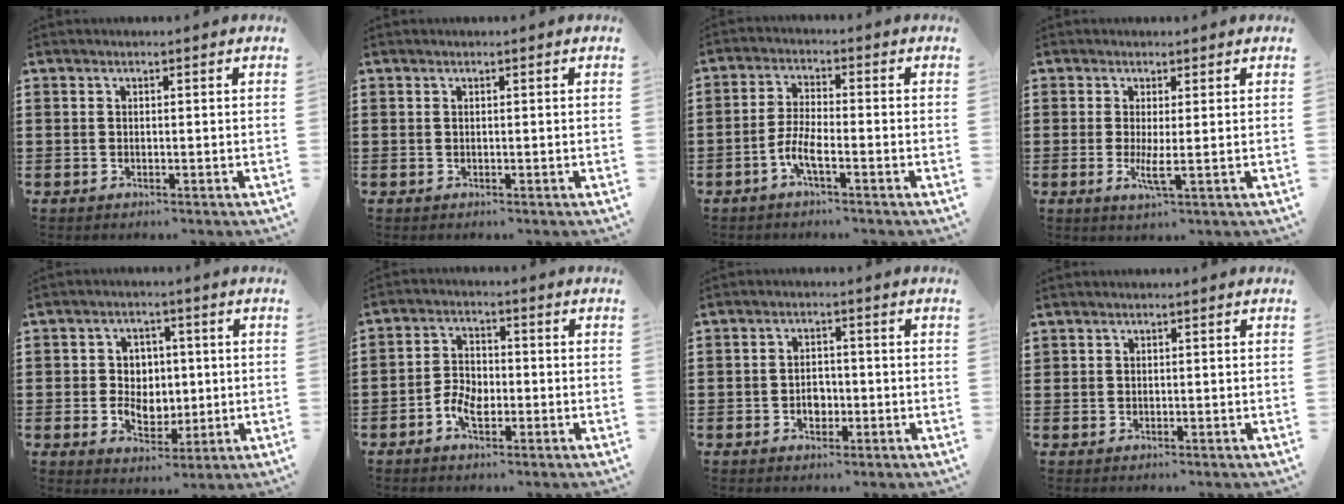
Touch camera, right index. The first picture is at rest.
{"total": 0.0}
{"total": 4.5, "force": [-2.5, 0.7, 3.7], "torque": [-0.092, -0.010, -0.053]}
{"total": 3.2, "force": [-0.4, 0.0, 3.2], "torque": [-0.065, -0.013, -0.008]}
{"total": 5.0, "force": [0.2, 4.6, 2.0], "torque": [-0.031, 0.007, -0.003]}
{"total": 4.3, "force": [-2.0, 2.4, 2.9], "torque": [-0.069, -0.002, -0.041]}
{"total": 2.9, "force": [-0.8, 2.0, 1.9], "torque": [-0.029, -0.001, -0.018]}
{"total": 0.6, "force": [0.5, 0.4, 0.1], "torque": [-0.004, 0.000, 0.009]}